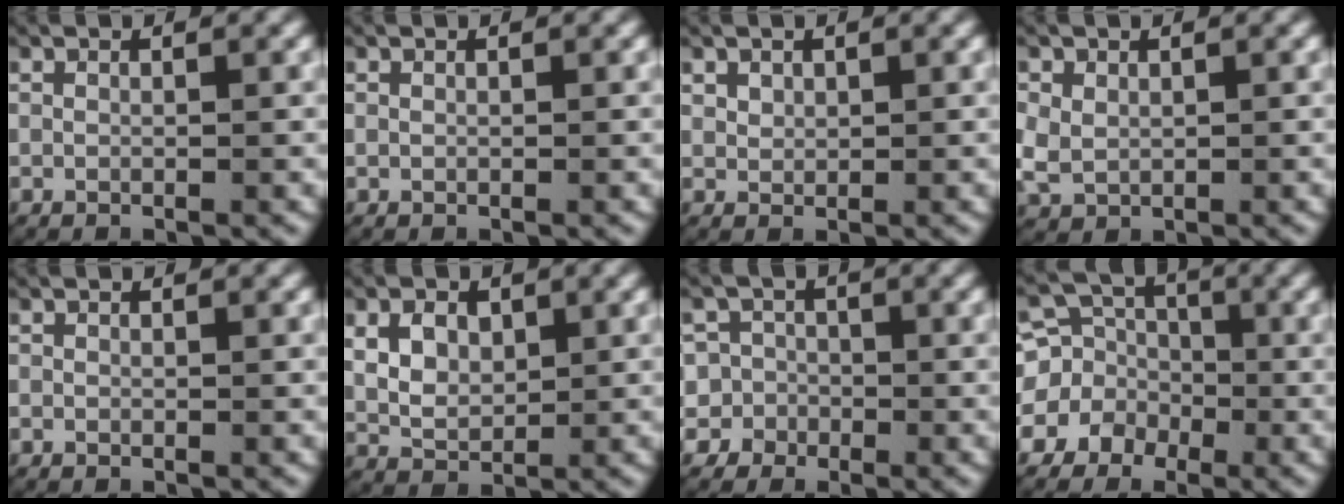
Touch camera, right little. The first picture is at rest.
{"total": 0.0}
{"total": 1.1, "force": [0.7, 0.8, 0.4], "torque": [-0.015, -0.003, 0.021]}
{"total": 3.6, "force": [0.1, 3.3, 1.4], "torque": [-0.057, -0.015, 0.015]}
{"total": 0.5, "force": [-0.3, 0.4, 0.1], "torque": [-0.006, -0.004, -0.004]}
{"total": 5.2, "force": [0.7, 4.3, 2.8], "torque": [-0.072, -0.017, 0.025]}
{"total": 9.1, "force": [-3.1, 8.4, 1.0], "torque": [-0.046, -0.029, -0.064]}
{"total": 11.0, "force": [-1.8, 10.1, 3.8], "torque": [-0.093, -0.031, -0.037]}